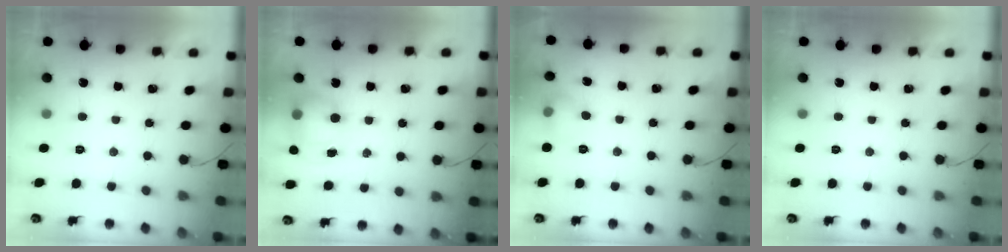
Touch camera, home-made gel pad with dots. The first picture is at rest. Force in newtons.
{"total": 8.6, "press": 8.5, "slide": 1.0}
{"total": 8.3, "press": 6.2, "slide": 5.5}
{"total": 0.0}